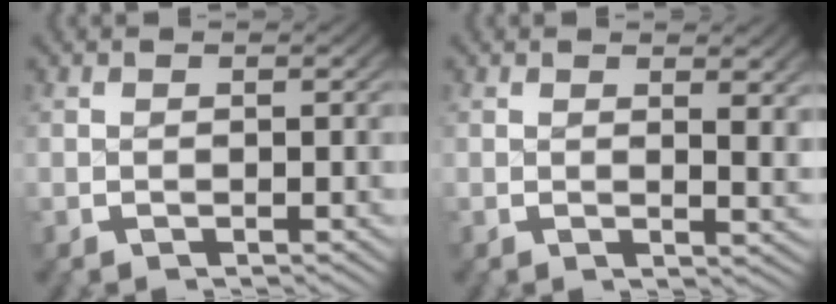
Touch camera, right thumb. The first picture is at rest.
{"total": 2.0, "force": [1.1, 0.4, 1.7], "torque": [-0.017, -0.006, 0.015]}